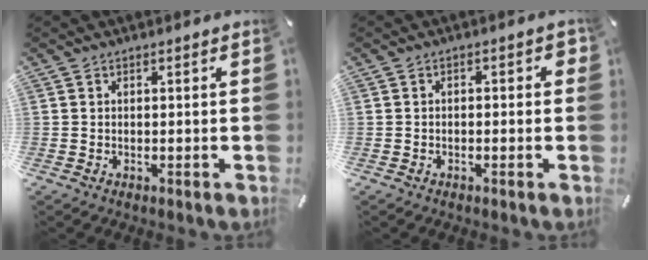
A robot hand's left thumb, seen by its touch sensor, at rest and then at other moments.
{"total": 2.0, "force": [-1.1, 0.9, 1.3], "torque": [-0.022, 0.009, -0.022]}